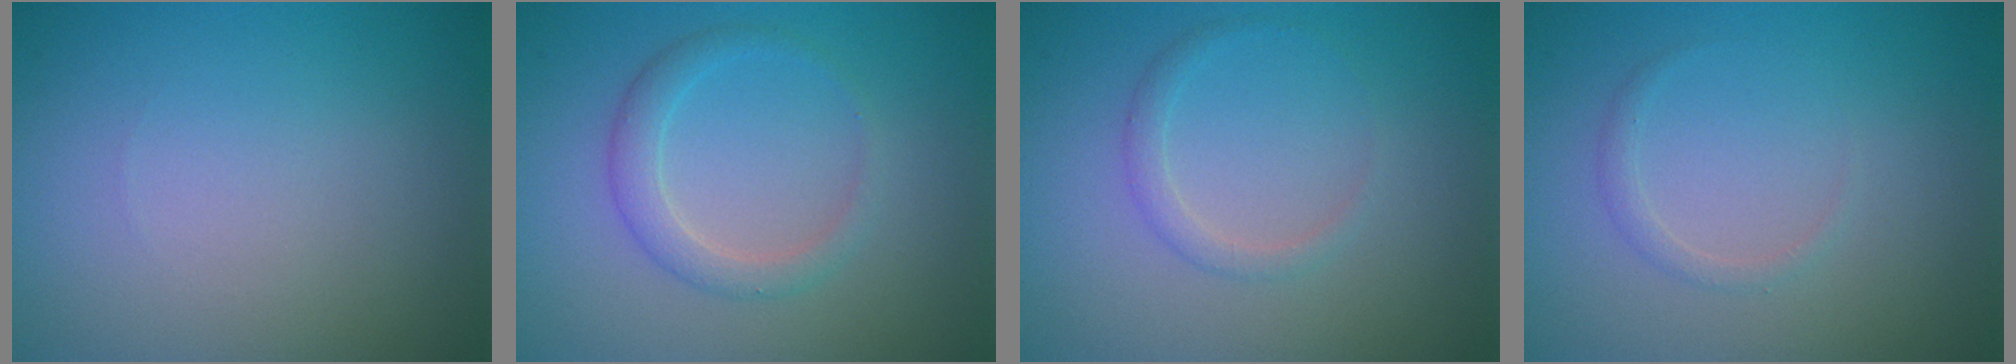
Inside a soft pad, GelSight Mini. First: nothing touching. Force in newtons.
{"total": 2.1, "press": 2.1, "slide": 0.1}
{"total": 1.2, "press": 1.2, "slide": 0.1}
{"total": 0.8, "press": 0.8, "slide": 0.2}